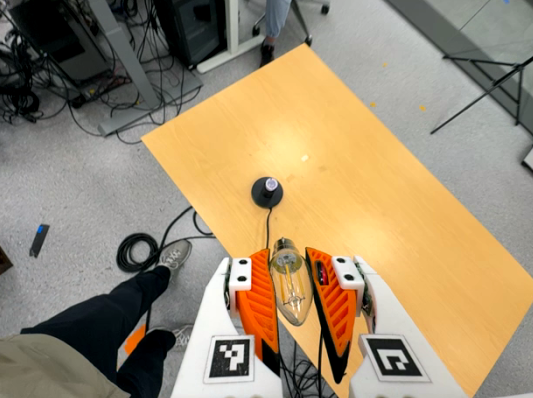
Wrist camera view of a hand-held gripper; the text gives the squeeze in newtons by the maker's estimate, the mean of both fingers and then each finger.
{"total": 20.9, "left": 22.0, "right": 19.8}